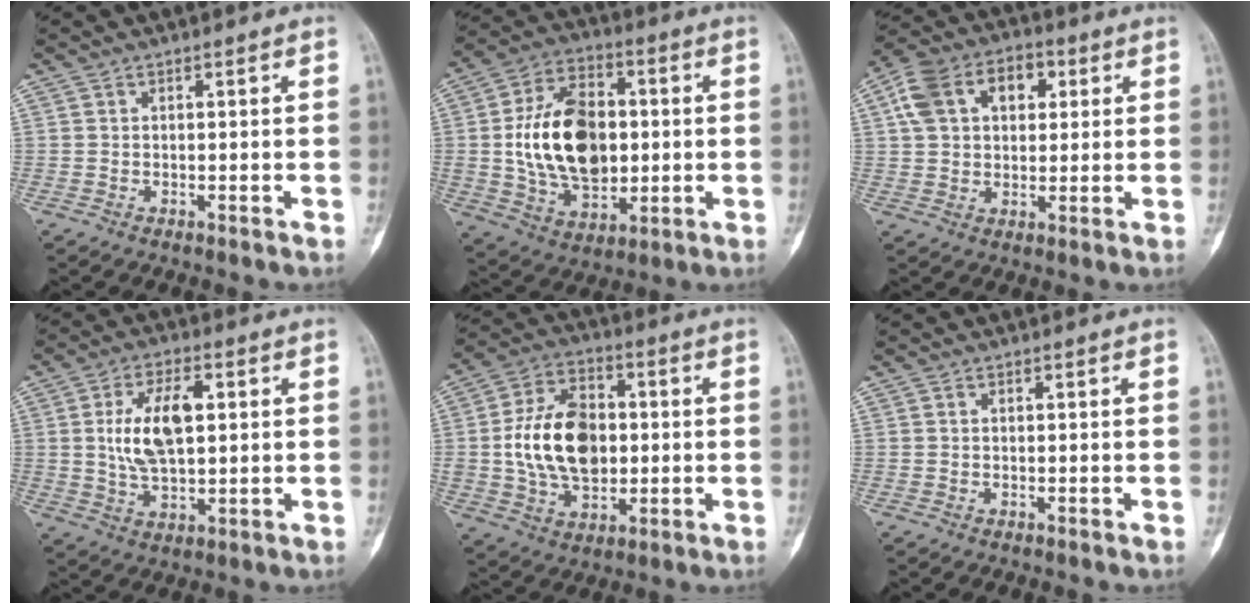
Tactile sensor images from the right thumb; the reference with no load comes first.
{"total": 19.6, "force": [0.7, 12.7, 14.9], "torque": [-0.234, 0.007, 0.019]}
{"total": 13.5, "force": [4.2, 9.1, 9.1], "torque": [-0.141, 0.020, 0.068]}
{"total": 11.2, "force": [1.8, 5.5, 9.5], "torque": [-0.168, 0.002, 0.036]}
{"total": 16.5, "force": [0.3, 10.9, 12.4], "torque": [-0.199, 0.013, 0.008]}
{"total": 0.0}